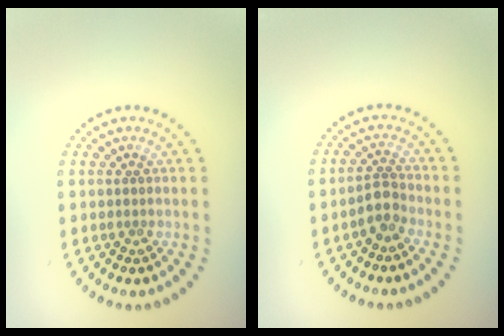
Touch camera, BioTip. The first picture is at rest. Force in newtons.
{"total": 2.1, "press": 1.8, "slide": 1.0}